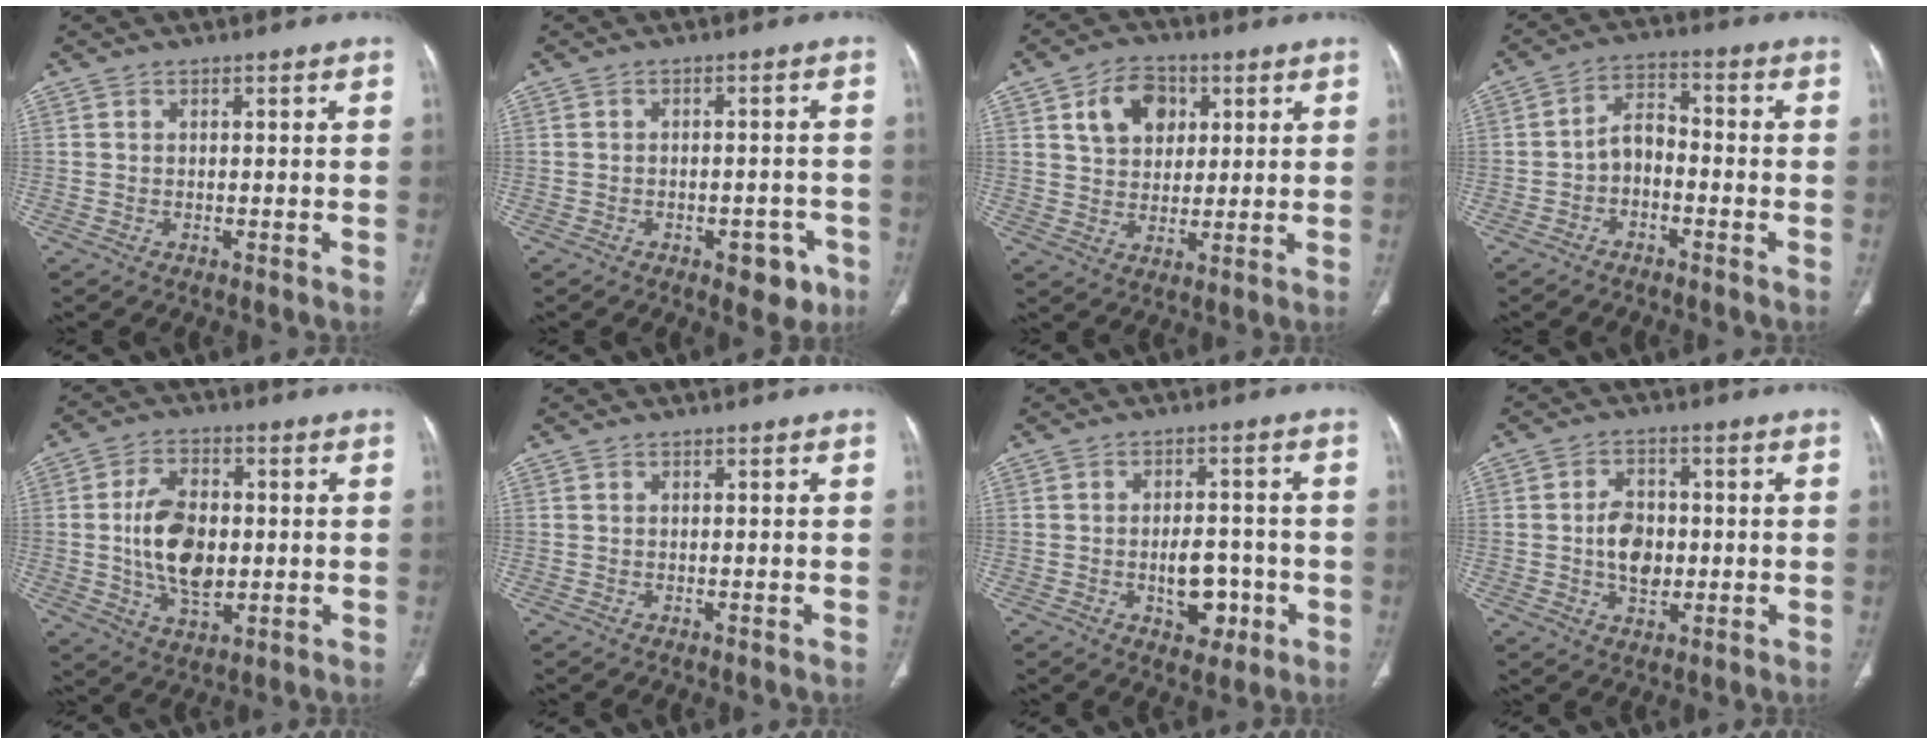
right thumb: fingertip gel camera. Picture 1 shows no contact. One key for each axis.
{"total": 5.7, "fx": -3.1, "fy": 3.1, "fz": 3.7, "tx": -0.023, "ty": 0.018, "tz": -0.033}
{"total": 9.4, "fx": 3.5, "fy": 6.9, "fz": 5.4, "tx": -0.056, "ty": -0.008, "tz": 0.060}
{"total": 5.4, "fx": -2.0, "fy": 3.6, "fz": 3.5, "tx": -0.049, "ty": 0.033, "tz": -0.046}
{"total": 12.5, "fx": -0.1, "fy": 7.5, "fz": 10.0, "tx": -0.165, "ty": 0.000, "tz": 0.003}
{"total": 0.0}
{"total": 6.6, "fx": -2.2, "fy": 3.9, "fz": 4.8, "tx": -0.052, "ty": 0.020, "tz": -0.030}
{"total": 7.5, "fx": -0.4, "fy": 5.2, "fz": 5.4, "tx": -0.073, "ty": 0.007, "tz": -0.006}